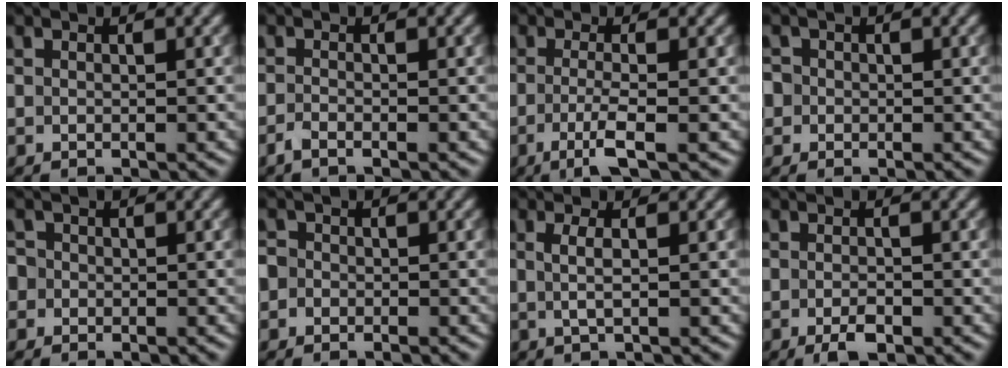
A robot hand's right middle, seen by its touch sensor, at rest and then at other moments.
{"total": 1.1, "force": [-0.8, 0.3, 0.7], "torque": [-0.016, -0.004, -0.019]}
{"total": 3.5, "force": [-1.1, 0.8, 3.3], "torque": [-0.060, -0.007, -0.024]}
{"total": 2.3, "force": [0.2, 2.2, 0.7], "torque": [0.004, 0.012, -0.014]}
{"total": 2.3, "force": [0.0, 2.2, 0.6], "torque": [0.006, 0.016, -0.022]}
{"total": 2.0, "force": [-0.4, 1.9, 0.5], "torque": [0.012, 0.010, -0.027]}
{"total": 1.7, "force": [0.1, 0.5, 1.7], "torque": [-0.030, 0.001, 0.000]}
{"total": 1.8, "force": [-0.9, 0.7, 1.4], "torque": [-0.024, -0.002, -0.016]}